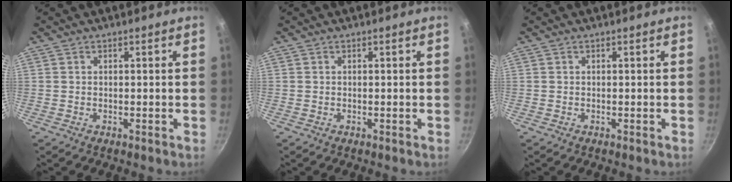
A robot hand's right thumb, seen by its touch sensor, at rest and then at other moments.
{"total": 0.0}
{"total": 0.0}